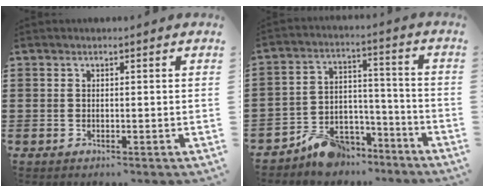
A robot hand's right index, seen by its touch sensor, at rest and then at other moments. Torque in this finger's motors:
{"motor_torque": [0.36, -0.12, 0.10, 0.06]}